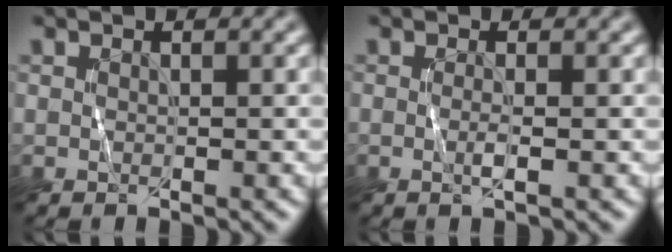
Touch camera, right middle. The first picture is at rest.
{"total": 1.1, "force": [-0.2, 0.1, 1.1], "torque": [-0.023, -0.005, -0.005]}